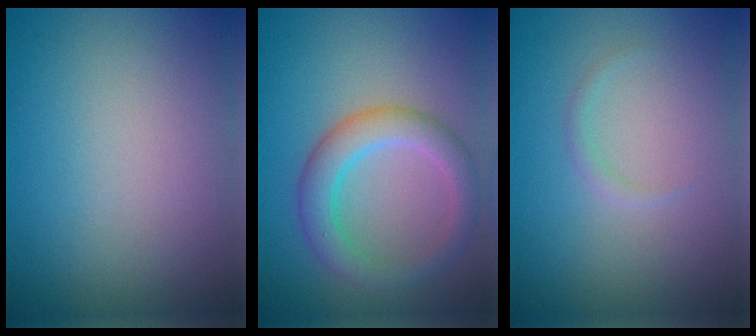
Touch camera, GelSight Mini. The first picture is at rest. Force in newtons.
{"total": 4.3, "press": 4.2, "slide": 0.2}
{"total": 0.7, "press": 0.7, "slide": 0.1}